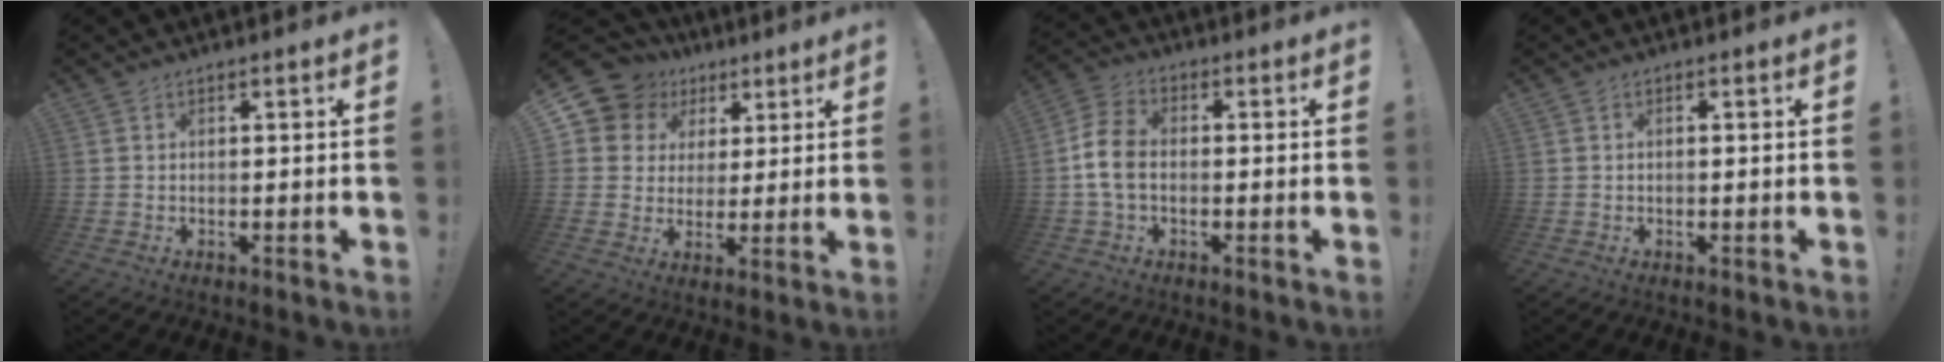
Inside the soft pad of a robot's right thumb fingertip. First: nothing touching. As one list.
[{"total": 10.0, "force": [4.6, 8.5, 2.7], "torque": [-0.044, -0.029, 0.094]}, {"total": 9.4, "force": [-1.2, 6.2, 7.0], "torque": [-0.143, 0.011, -0.016]}, {"total": 0.7, "force": [-0.4, 0.1, 0.6], "torque": [-0.017, 0.004, -0.006]}]